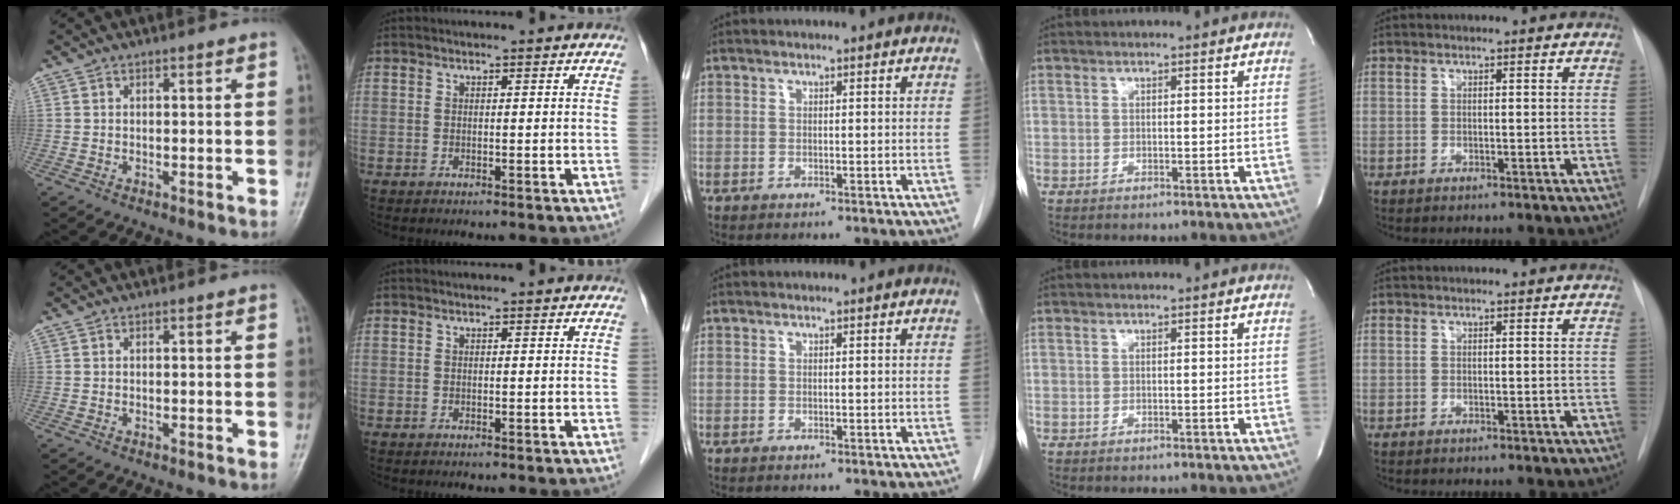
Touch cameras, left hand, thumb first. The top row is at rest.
{}